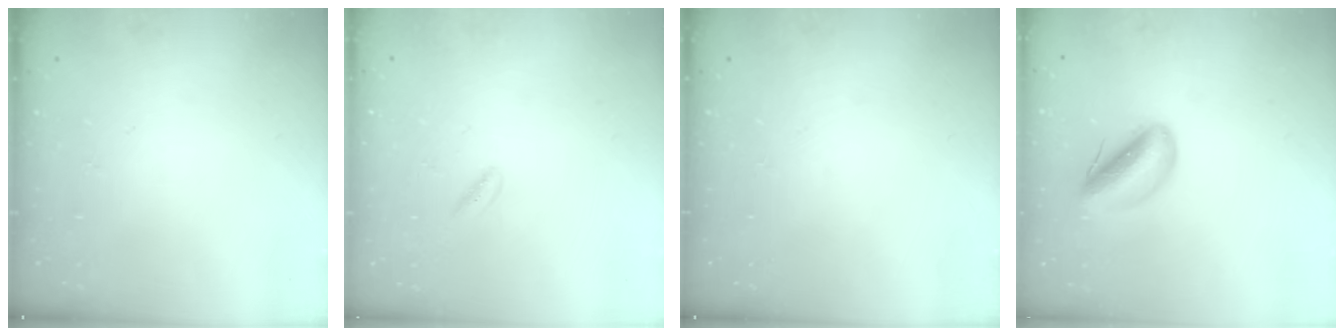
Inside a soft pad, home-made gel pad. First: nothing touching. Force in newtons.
{"total": 1.3, "press": 1.2, "slide": 0.5}
{"total": 0.0}
{"total": 8.0, "press": 7.7, "slide": 2.2}